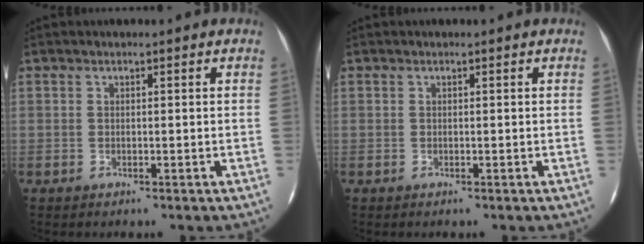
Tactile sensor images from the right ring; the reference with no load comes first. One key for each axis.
{"total": 0.0}